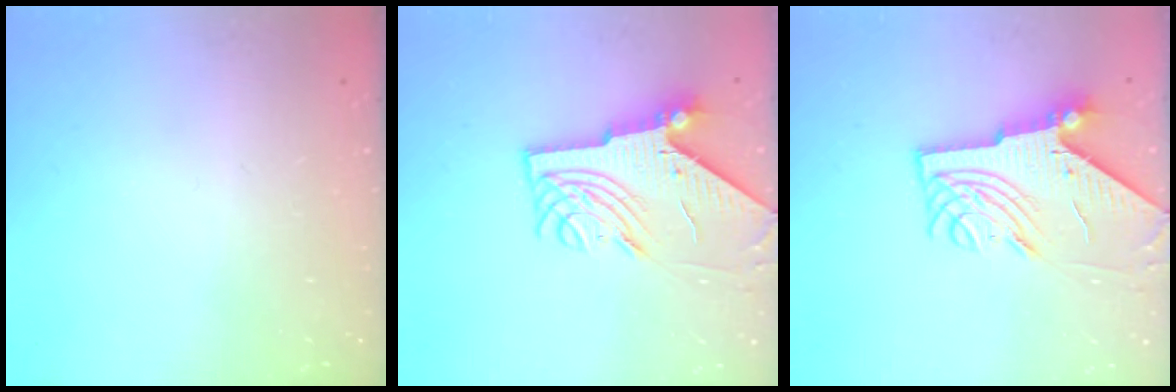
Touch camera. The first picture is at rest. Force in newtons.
{"total": 9.2, "press": 9.1, "slide": 1.3}
{"total": 9.2, "press": 9.1, "slide": 1.3}